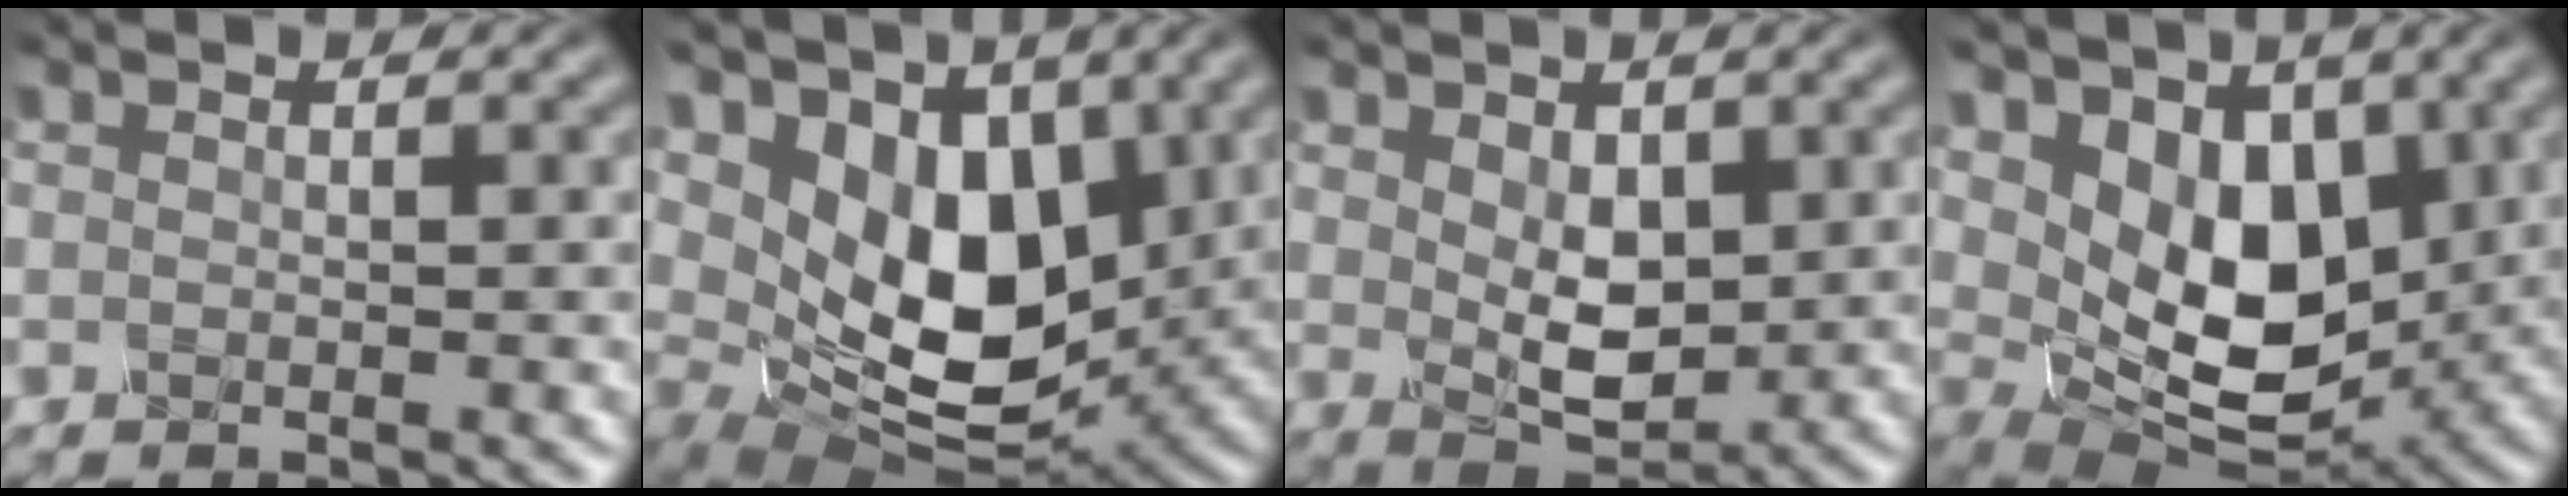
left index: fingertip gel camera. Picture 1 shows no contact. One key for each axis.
{"total": 9.7, "fx": 3.1, "fy": 6.0, "fz": 6.9, "tx": -0.134, "ty": -0.020, "tz": 0.055}
{"total": 4.3, "fx": 0.7, "fy": 2.7, "fz": 3.2, "tx": -0.061, "ty": -0.004, "tz": 0.024}
{"total": 7.7, "fx": 2.3, "fy": 5.1, "fz": 5.4, "tx": -0.104, "ty": -0.021, "tz": 0.040}